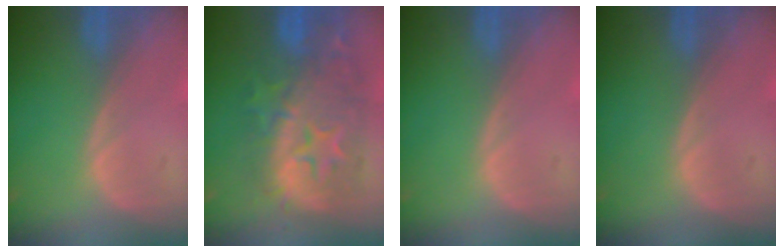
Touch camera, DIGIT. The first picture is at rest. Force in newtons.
{"total": 12.6, "press": 12.6, "slide": 1.1}
{"total": 0.0}
{"total": 0.0}